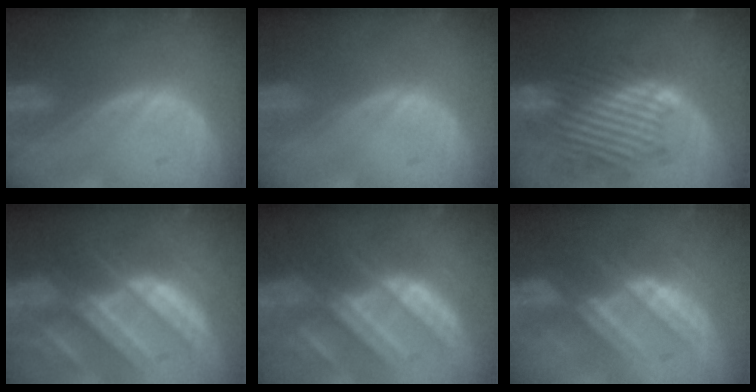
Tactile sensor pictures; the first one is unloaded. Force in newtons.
{"total": 0.0}
{"total": 11.0, "press": 10.3, "slide": 3.9}
{"total": 10.6, "press": 9.3, "slide": 5.0}
{"total": 9.9, "press": 8.7, "slide": 4.6}
{"total": 7.3, "press": 7.3, "slide": 0.6}